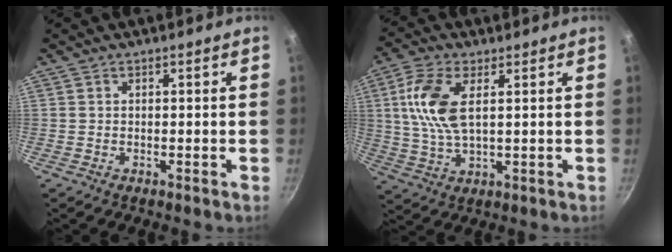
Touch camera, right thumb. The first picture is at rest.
{"total": 10.7, "force": [2.8, 5.0, 9.1], "torque": [-0.185, -0.001, 0.055]}